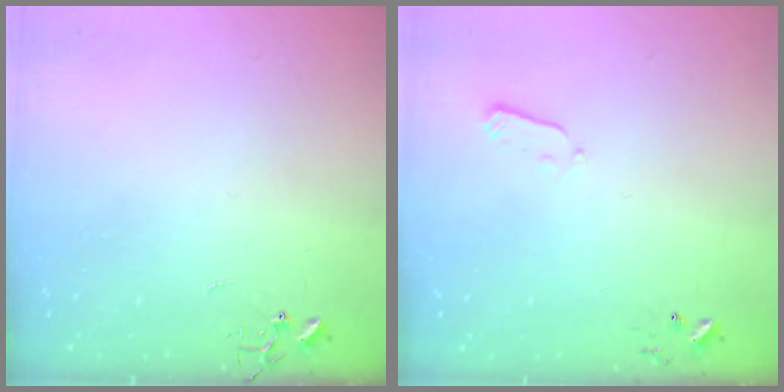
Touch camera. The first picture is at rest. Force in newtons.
{"total": 4.0, "press": 3.9, "slide": 1.0}